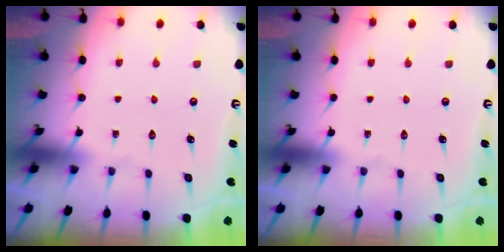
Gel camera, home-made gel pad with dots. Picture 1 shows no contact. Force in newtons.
{"total": 0.0}